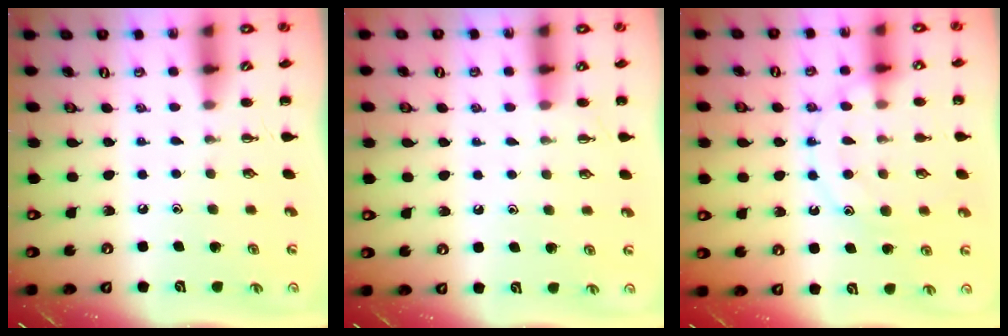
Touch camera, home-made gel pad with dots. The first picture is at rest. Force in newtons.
{"total": 4.1, "press": 3.8, "slide": 1.5}
{"total": 12.3, "press": 12.3, "slide": 1.0}